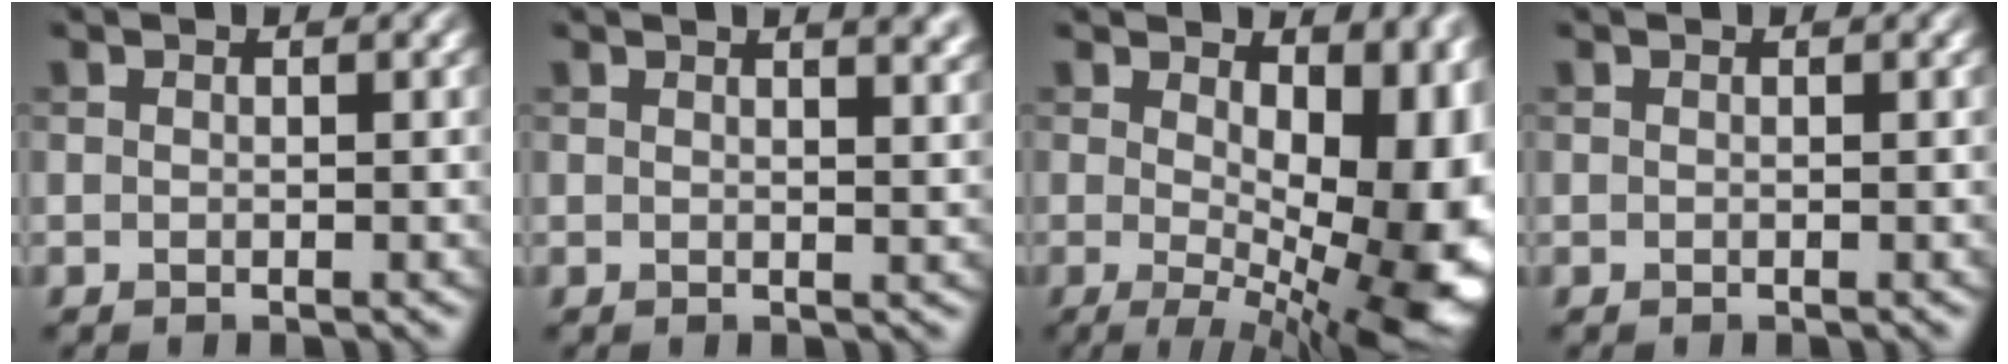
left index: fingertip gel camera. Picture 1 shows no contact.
{"total": 4.8, "force": [2.9, 2.0, 3.2], "torque": [-0.012, 0.021, 0.020]}
{"total": 15.2, "force": [-0.2, 7.8, 13.1], "torque": [-0.129, -0.015, 0.025]}
{"total": 0.0}